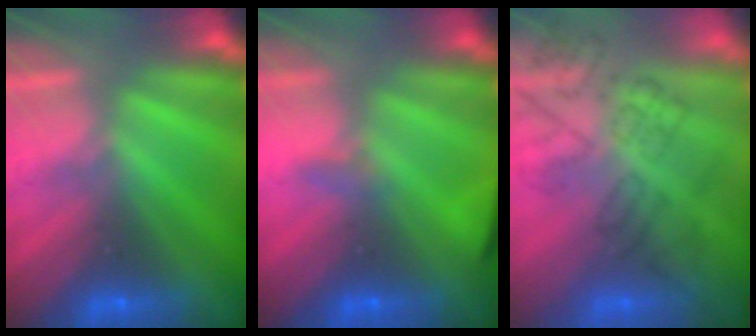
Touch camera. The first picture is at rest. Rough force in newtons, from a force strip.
{"total": 2.9}
{"total": 4.5}